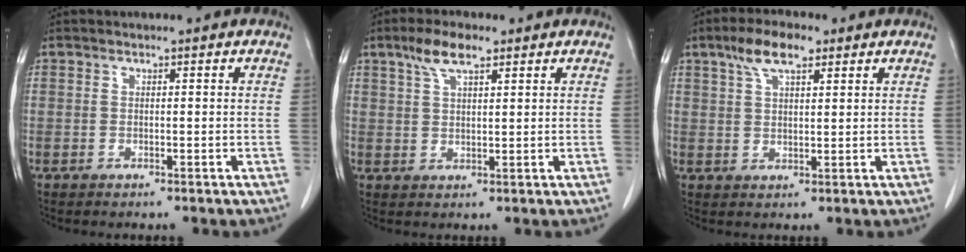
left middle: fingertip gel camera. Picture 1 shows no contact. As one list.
[{"total": 5.1, "force": [3.3, 1.4, 3.6], "torque": [-0.079, 0.012, 0.065]}, {"total": 6.2, "force": [3.8, 2.0, 4.4], "torque": [-0.091, 0.015, 0.069]}]